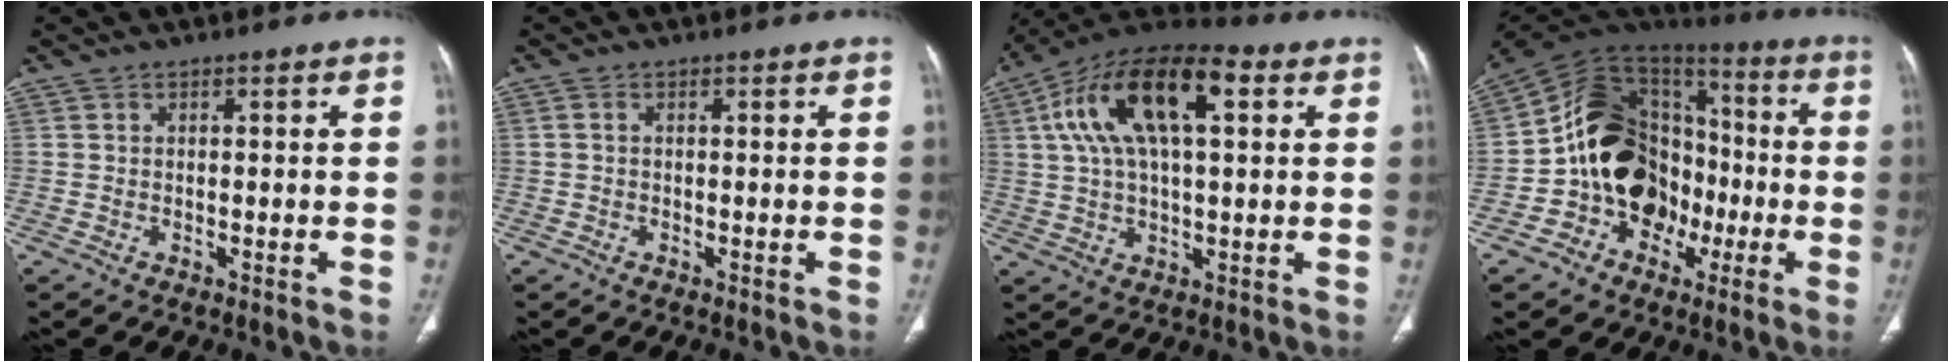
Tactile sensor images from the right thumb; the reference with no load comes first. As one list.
[{"total": 0.6, "force": [0.0, 0.3, 0.6], "torque": [-0.012, 0.000, -0.002]}, {"total": 19.2, "force": [5.6, 8.7, 16.2], "torque": [-0.288, 0.023, 0.088]}, {"total": 20.4, "force": [-4.6, 15.7, 12.1], "torque": [-0.156, 0.064, -0.077]}]